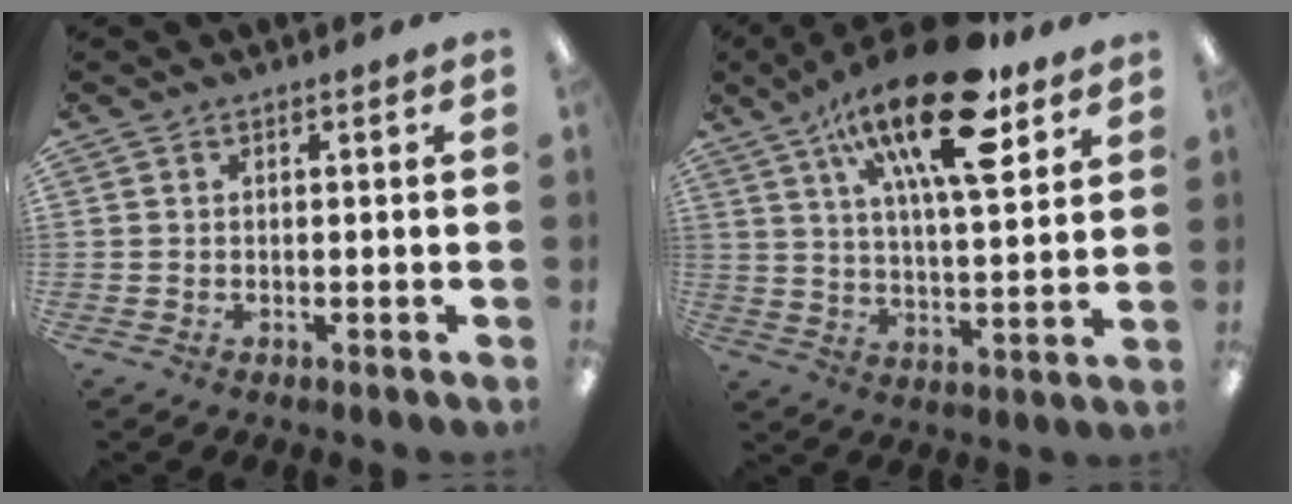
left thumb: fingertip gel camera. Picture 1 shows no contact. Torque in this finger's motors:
{"motor_torque": [0.70, 0.70, 1.90, -0.90, 0.31]}